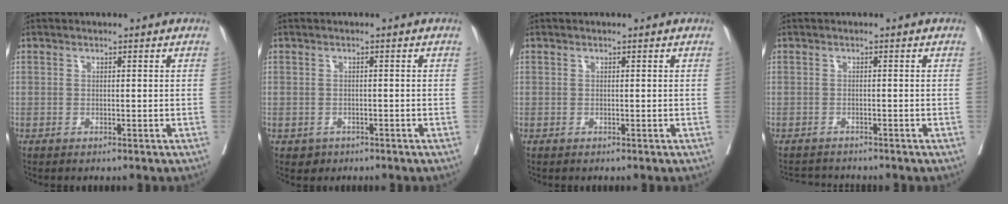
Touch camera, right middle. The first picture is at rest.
{"total": 1.5, "force": [-0.8, 1.3, 0.2], "torque": [-0.003, 0.004, -0.009]}
{"total": 0.0}
{"total": 2.7, "force": [-2.7, 0.1, -0.1], "torque": [0.004, -0.011, -0.044]}